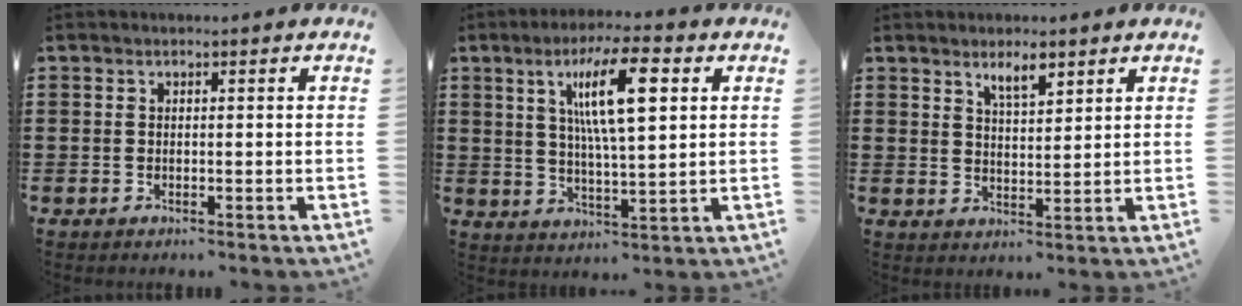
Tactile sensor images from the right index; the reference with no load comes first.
{"total": 11.0, "force": [3.9, 2.3, 10.0], "torque": [-0.184, 0.005, 0.061]}
{"total": 3.6, "force": [2.7, 1.0, 2.2], "torque": [-0.032, -0.003, 0.044]}